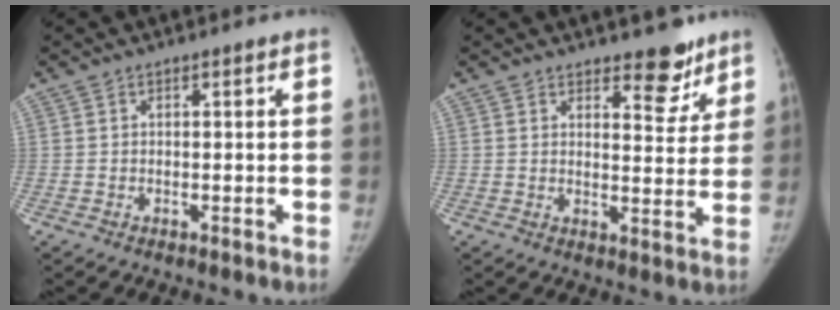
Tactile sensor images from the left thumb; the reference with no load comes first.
{"total": 7.1, "force": [5.4, 3.3, 3.3], "torque": [-0.002, -0.037, 0.074]}